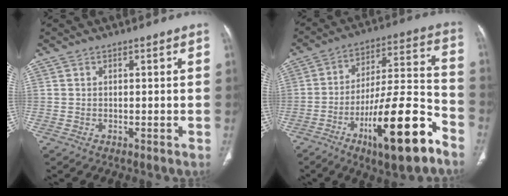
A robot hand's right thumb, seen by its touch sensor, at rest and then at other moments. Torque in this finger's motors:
{"motor_torque": [3.02, 1.99, 1.87, -0.90, 0.55]}